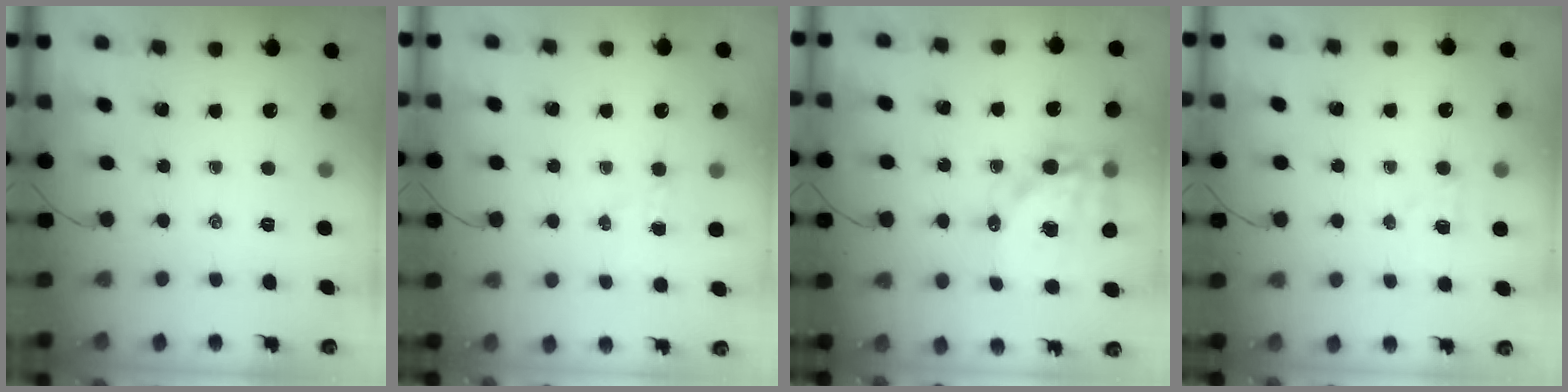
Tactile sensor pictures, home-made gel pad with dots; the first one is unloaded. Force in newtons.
{"total": 3.4, "press": 3.2, "slide": 1.0}
{"total": 17.6, "press": 17.1, "slide": 3.9}
{"total": 2.1, "press": 2.0, "slide": 0.7}